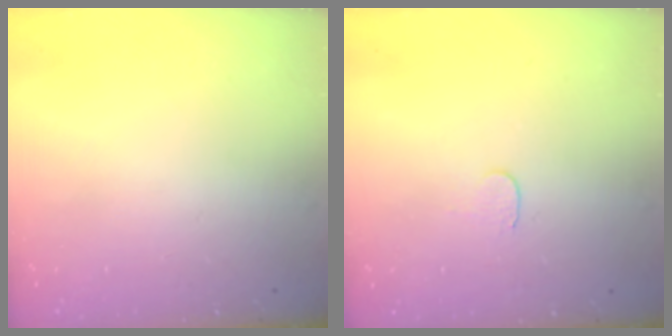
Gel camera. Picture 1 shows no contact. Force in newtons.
{"total": 3.7, "press": 3.7, "slide": 0.4}